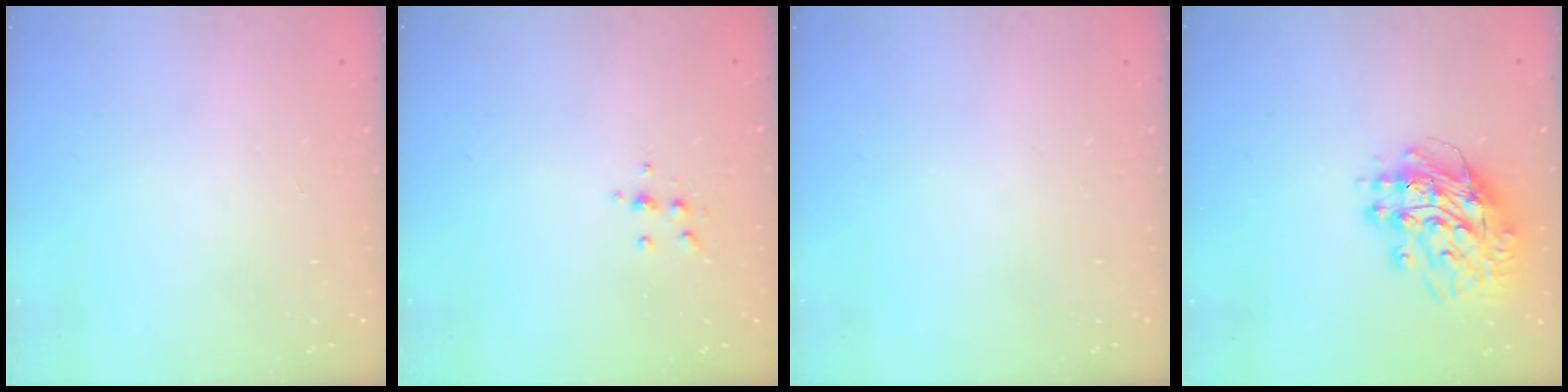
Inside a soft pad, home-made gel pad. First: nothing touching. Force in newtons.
{"total": 3.9, "press": 3.8, "slide": 0.8}
{"total": 0.0}
{"total": 13.7, "press": 13.7, "slide": 1.5}